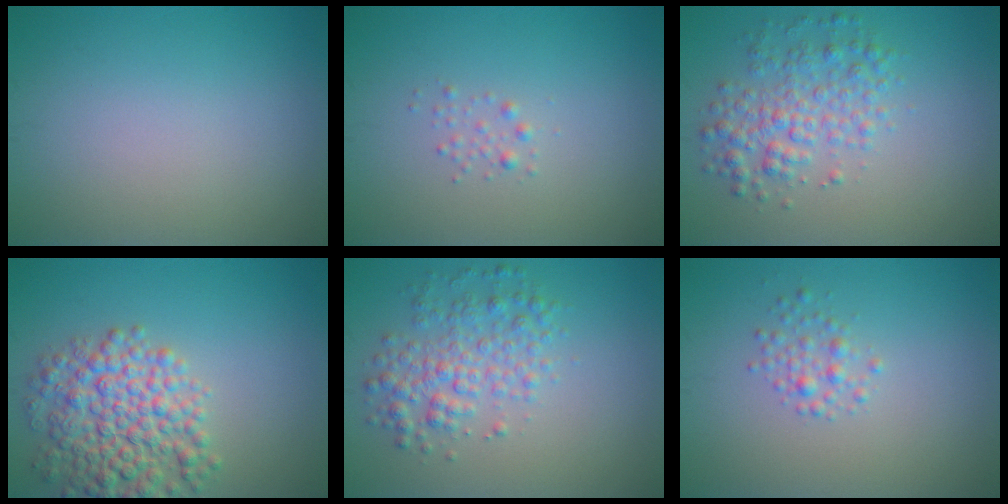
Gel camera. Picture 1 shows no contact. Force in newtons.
{"total": 0.8, "press": 0.8, "slide": 0.1}
{"total": 3.8, "press": 3.8, "slide": 0.1}
{"total": 7.0, "press": 7.0, "slide": 0.2}
{"total": 3.8, "press": 3.8, "slide": 0.1}
{"total": 1.6, "press": 1.6, "slide": 0.1}